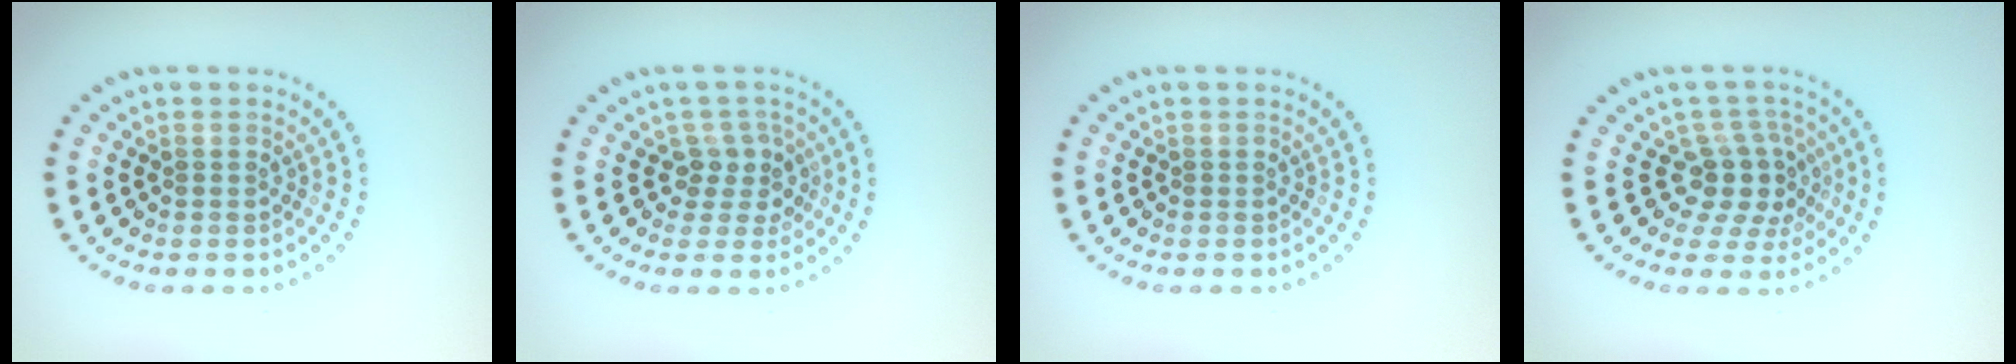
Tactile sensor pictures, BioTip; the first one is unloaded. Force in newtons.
{"total": 2.5, "press": 2.0, "slide": 1.6}
{"total": 0.0}
{"total": 3.6, "press": 2.7, "slide": 2.4}